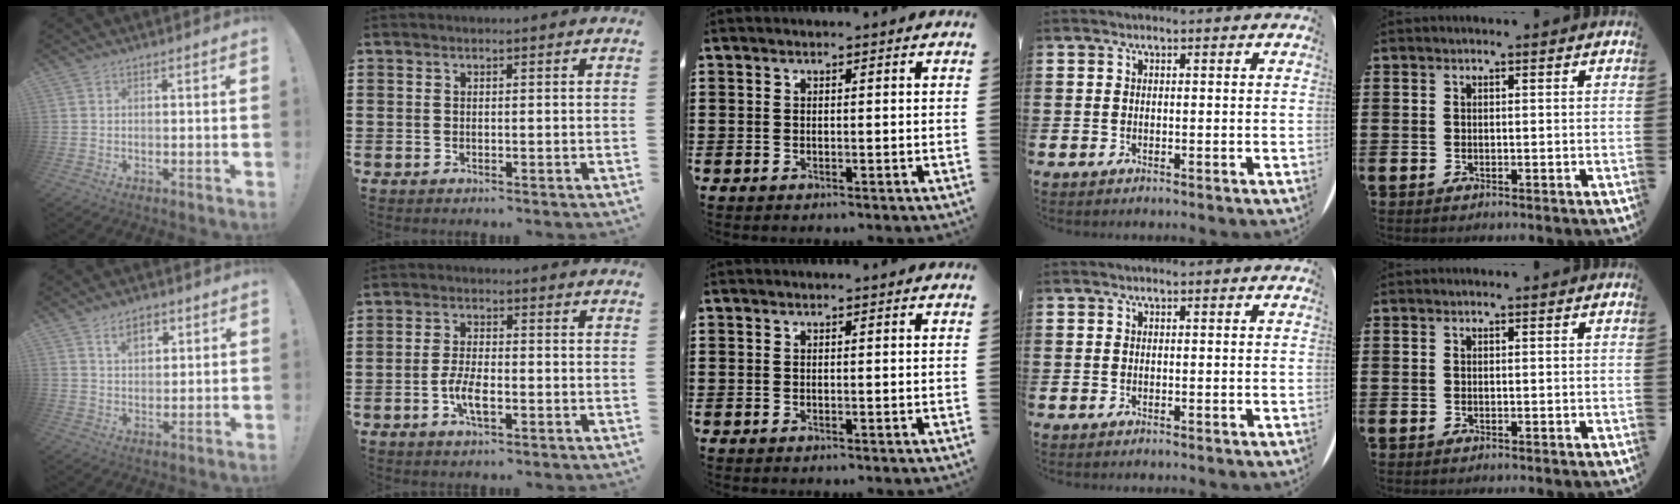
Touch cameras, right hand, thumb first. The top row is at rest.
{"thumb": {"total": 6.5, "force": [3.5, 3.9, 3.8], "torque": [-0.061, -0.004, 0.062]}, "index": {"total": 4.6, "force": [-1.6, 1.8, 3.9], "torque": [-0.086, 0.000, -0.033]}}